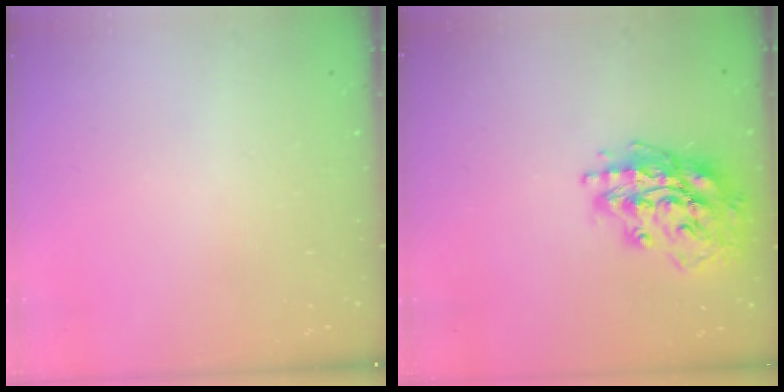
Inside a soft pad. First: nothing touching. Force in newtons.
{"total": 17.5, "press": 17.5, "slide": 0.9}